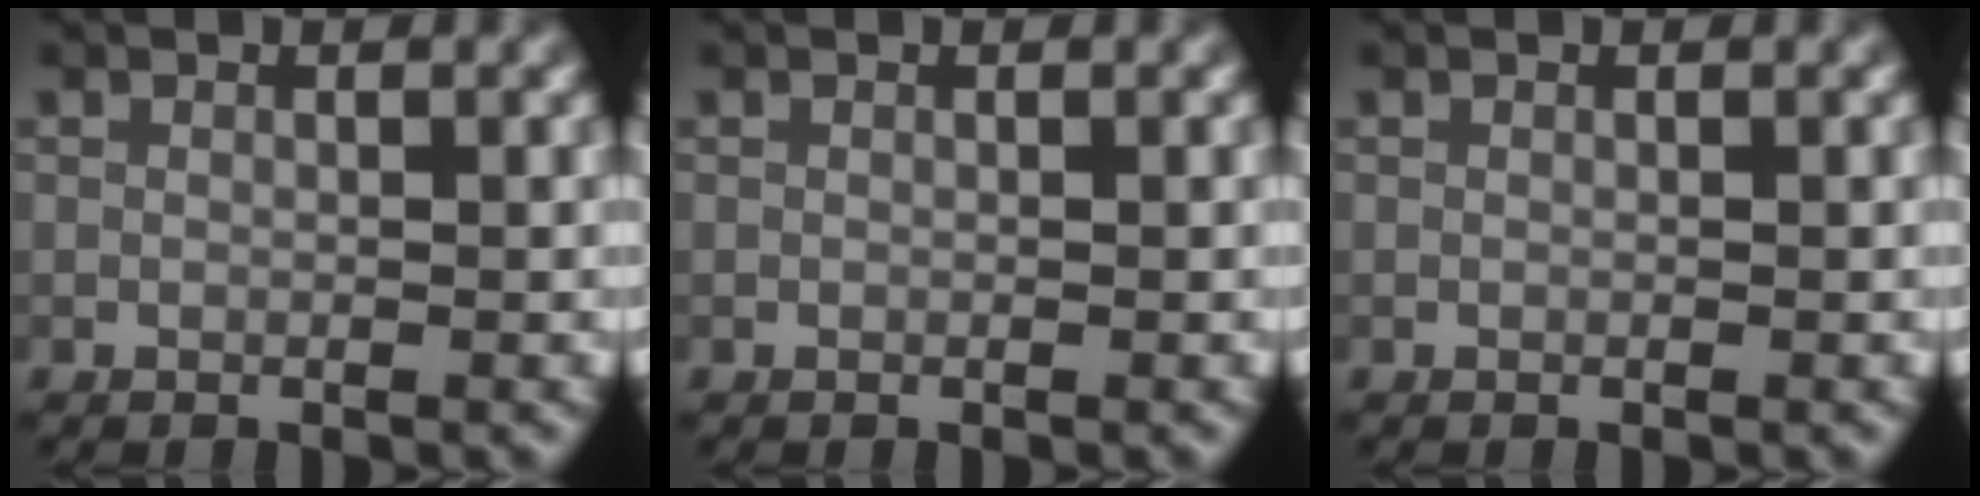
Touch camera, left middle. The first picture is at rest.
{"total": 0.0}
{"total": 0.0}